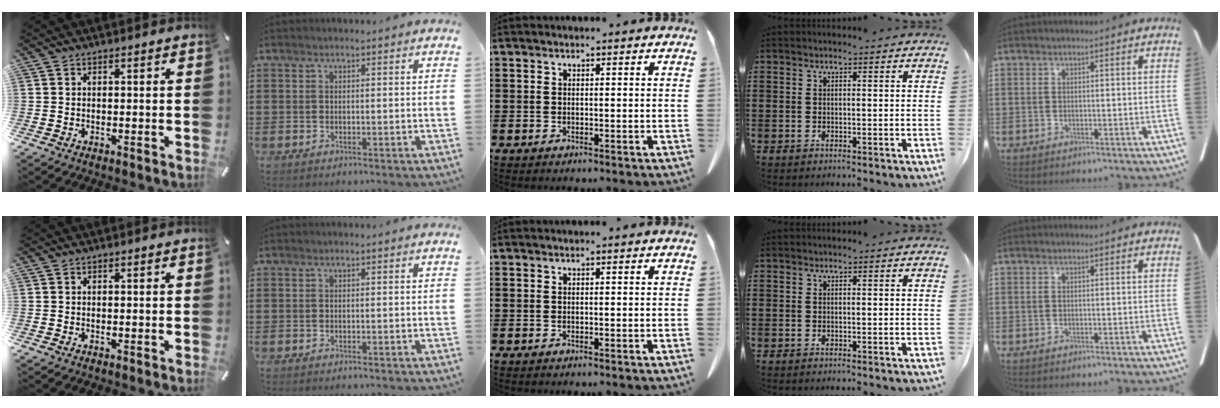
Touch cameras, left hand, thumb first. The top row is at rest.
{}